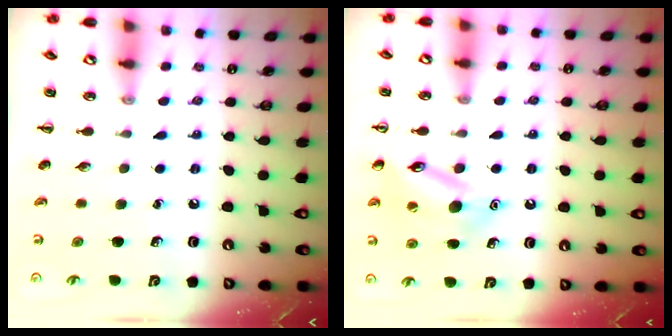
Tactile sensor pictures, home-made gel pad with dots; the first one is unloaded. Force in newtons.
{"total": 13.1, "press": 12.9, "slide": 2.3}